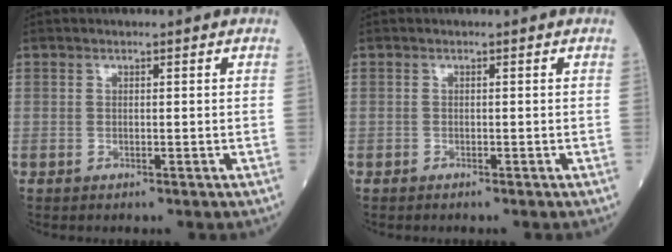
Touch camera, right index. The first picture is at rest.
{"total": 0.0}